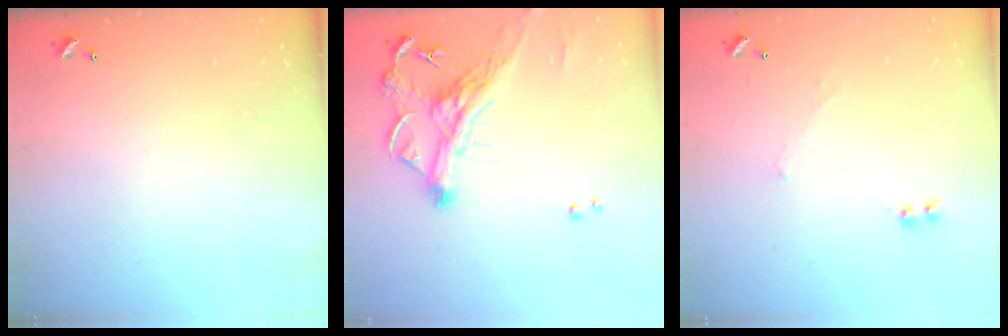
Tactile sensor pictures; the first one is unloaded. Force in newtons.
{"total": 5.2, "press": 4.8, "slide": 1.8}
{"total": 0.9, "press": 0.3, "slide": 0.8}